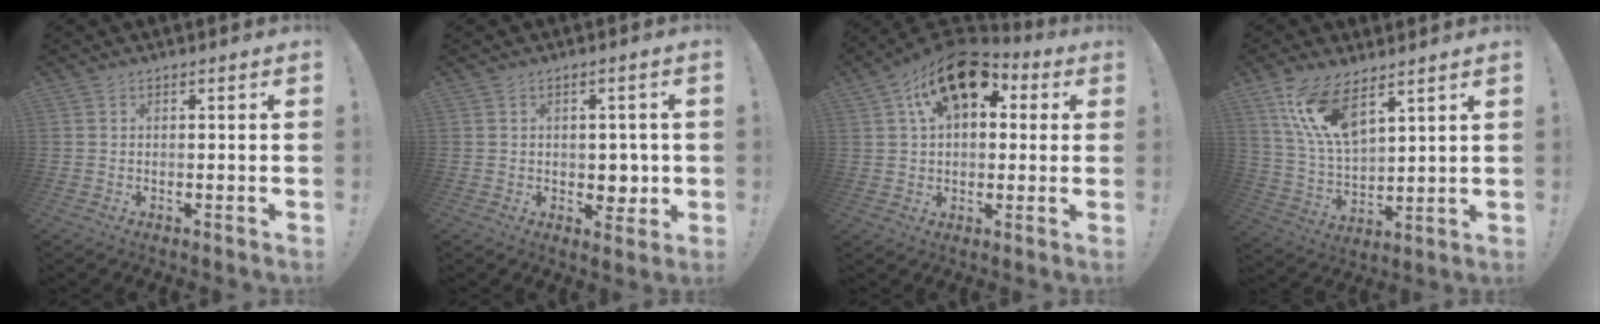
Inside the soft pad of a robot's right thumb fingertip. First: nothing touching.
{"total": 4.9, "force": [0.2, 4.2, 2.5], "torque": [-0.019, -0.003, 0.003]}
{"total": 16.2, "force": [8.5, 9.7, 9.9], "torque": [-0.145, -0.044, 0.151]}
{"total": 13.5, "force": [9.0, 5.2, 8.6], "torque": [-0.179, -0.045, 0.168]}